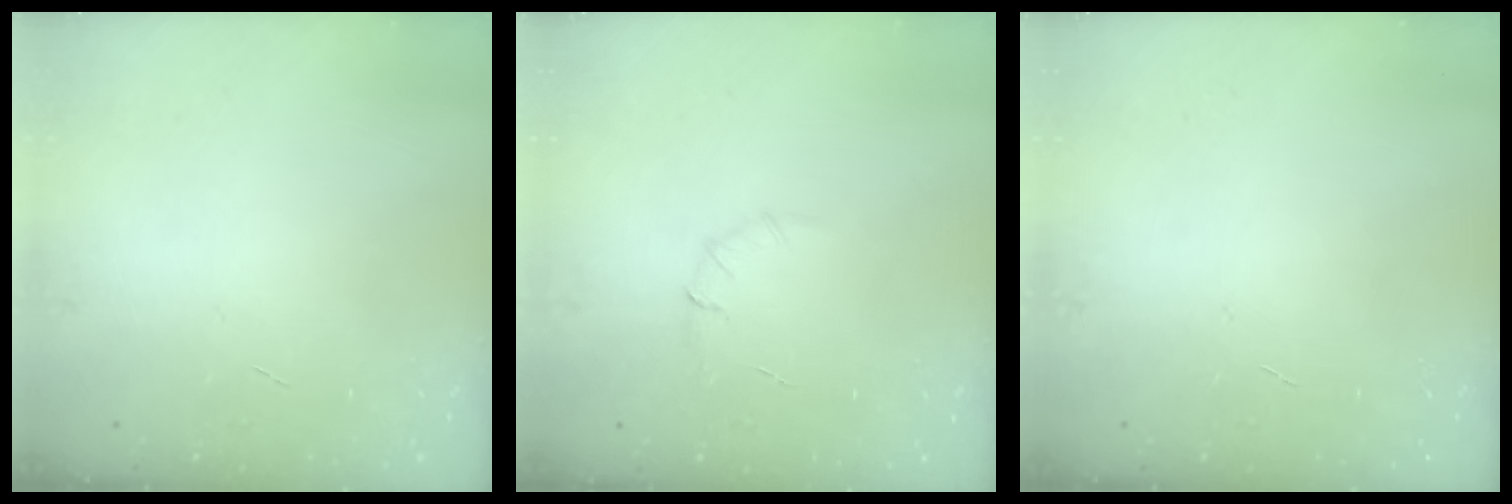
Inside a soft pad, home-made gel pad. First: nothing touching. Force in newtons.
{"total": 5.7, "press": 5.5, "slide": 1.6}
{"total": 0.0}